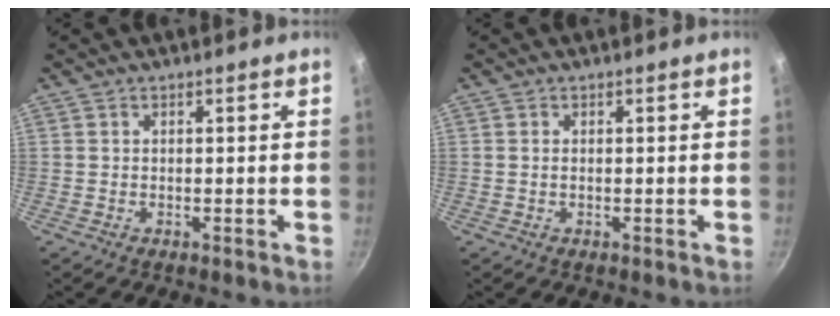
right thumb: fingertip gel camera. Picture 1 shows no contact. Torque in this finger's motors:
{"motor_torque": [-0.08, 0.21, -0.26, 0.13, 0.05]}